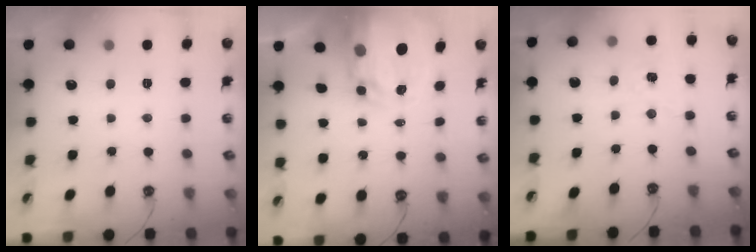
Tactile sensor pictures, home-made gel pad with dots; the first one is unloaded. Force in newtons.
{"total": 5.9, "press": 5.9, "slide": 0.5}
{"total": 1.9, "press": 1.9, "slide": 0.2}